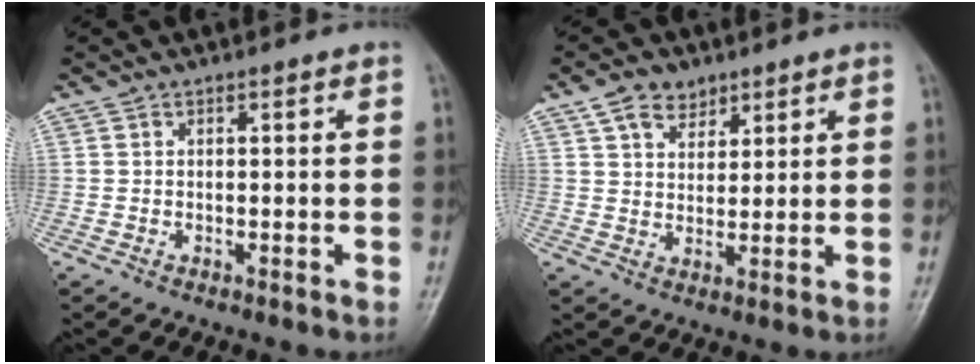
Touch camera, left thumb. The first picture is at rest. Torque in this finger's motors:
{"motor_torque": [0.81, 0.58, 0.61, -0.60, 0.14]}